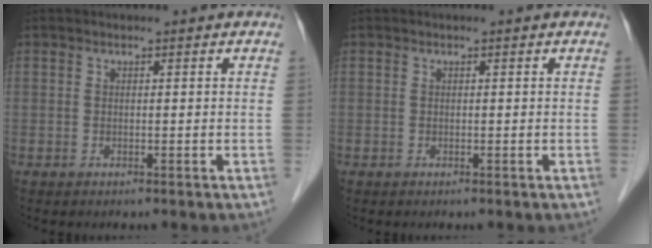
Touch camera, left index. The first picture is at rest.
{"total": 0.0}